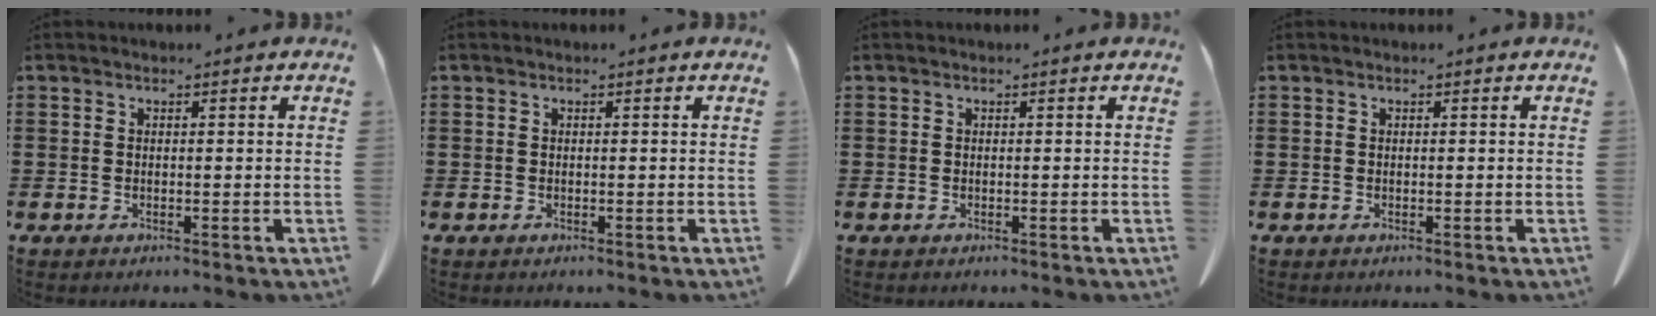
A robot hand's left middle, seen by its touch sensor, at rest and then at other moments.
{"total": 0.0}
{"total": 0.0}
{"total": 0.0}